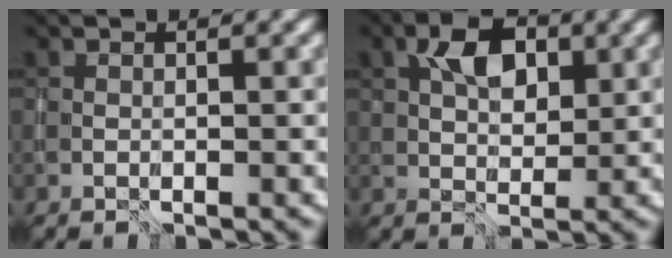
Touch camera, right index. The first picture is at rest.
{"total": 4.3, "force": [1.5, 2.6, 3.1], "torque": [-0.050, 0.004, 0.022]}